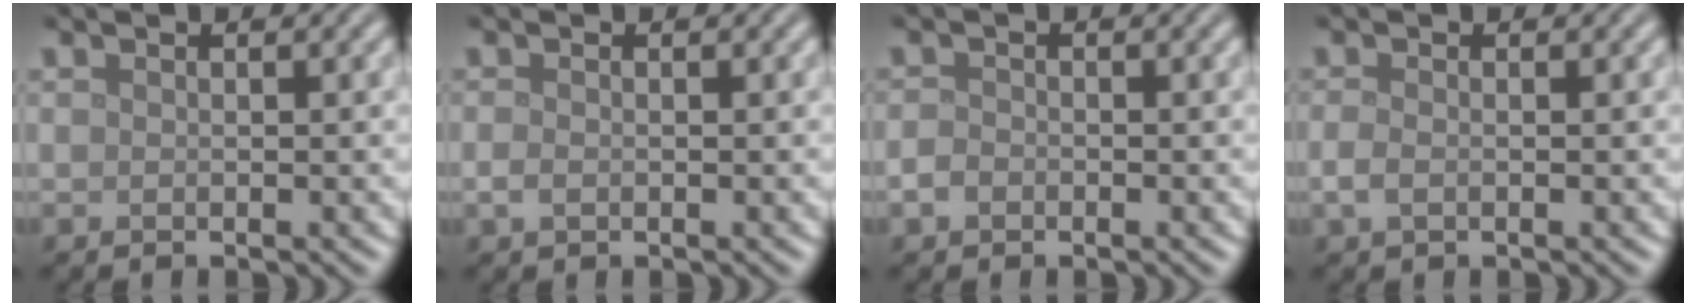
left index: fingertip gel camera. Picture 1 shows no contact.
{"total": 0.9, "force": [-0.3, 0.6, 0.6], "torque": [-0.014, -0.003, -0.006]}
{"total": 1.2, "force": [-0.6, 0.9, 0.5], "torque": [-0.009, -0.001, -0.015]}
{"total": 1.3, "force": [-0.4, 0.7, 1.0], "torque": [-0.024, -0.003, -0.010]}